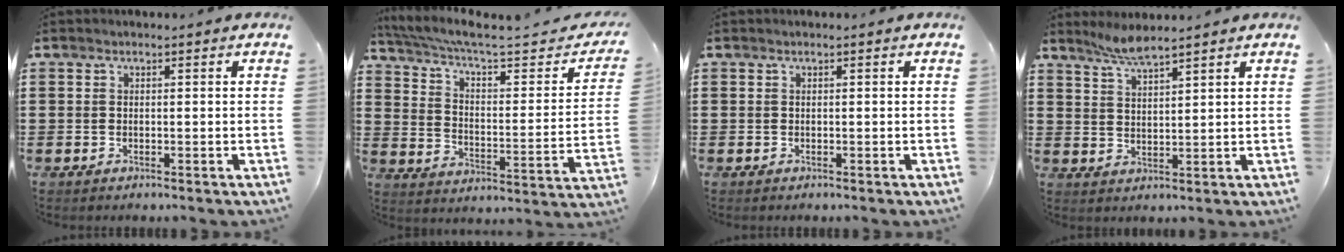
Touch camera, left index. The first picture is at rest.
{"total": 5.6, "force": [4.0, 1.0, 3.8], "torque": [-0.092, -0.030, 0.063]}
{"total": 0.0}
{"total": 3.5, "force": [3.2, 0.1, 1.4], "torque": [-0.037, -0.004, 0.060]}